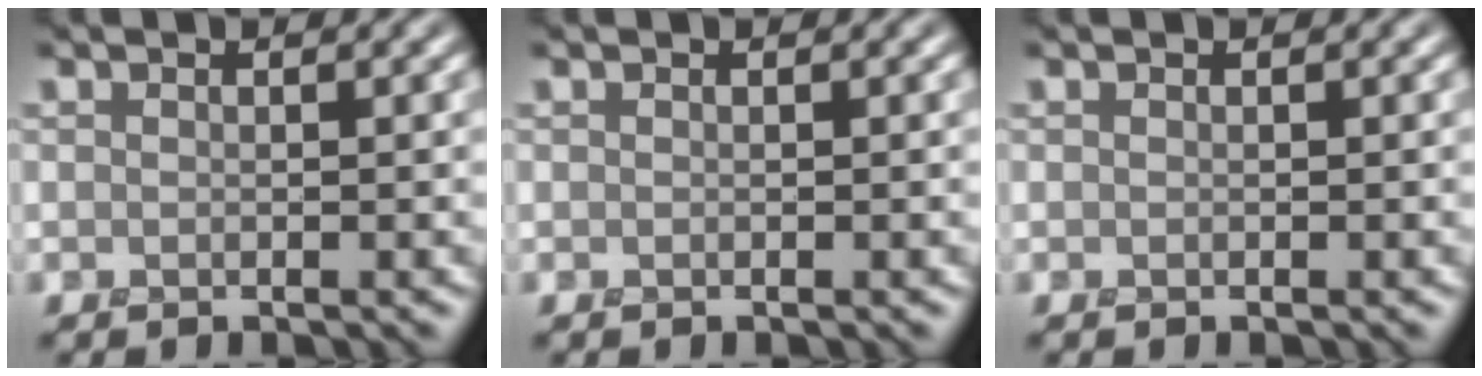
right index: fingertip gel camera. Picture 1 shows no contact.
{"total": 0.0}
{"total": 0.0}